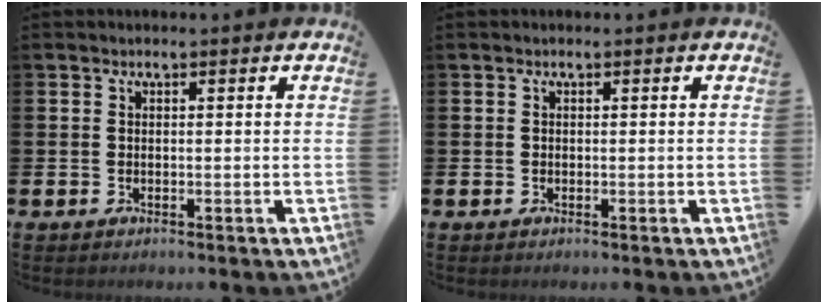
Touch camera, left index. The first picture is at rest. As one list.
[{"total": 0.0}]